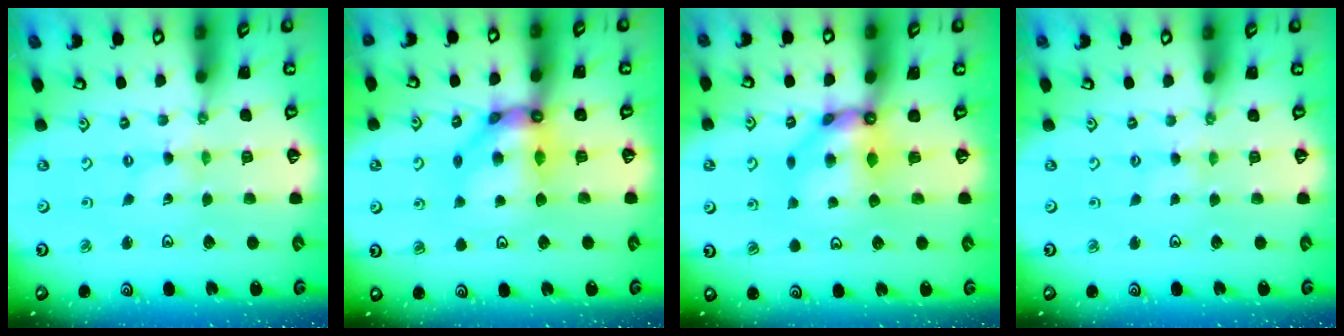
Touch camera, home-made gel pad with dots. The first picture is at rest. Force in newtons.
{"total": 11.8, "press": 11.7, "slide": 1.1}
{"total": 8.8, "press": 8.7, "slide": 0.9}
{"total": 1.9, "press": 1.9, "slide": 0.4}